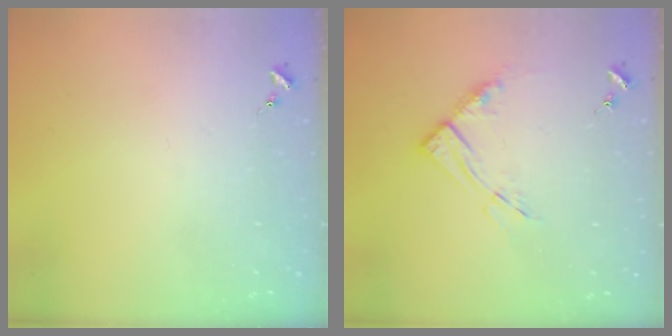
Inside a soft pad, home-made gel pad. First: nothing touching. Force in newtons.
{"total": 9.6, "press": 9.5, "slide": 1.1}